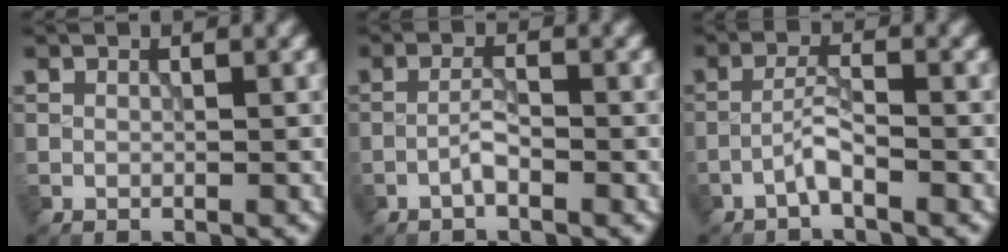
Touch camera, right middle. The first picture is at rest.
{"total": 1.6, "force": [-0.9, 0.3, 1.3], "torque": [-0.024, 0.007, -0.022]}
{"total": 2.1, "force": [-1.4, 0.2, 1.5], "torque": [-0.031, 0.009, -0.032]}